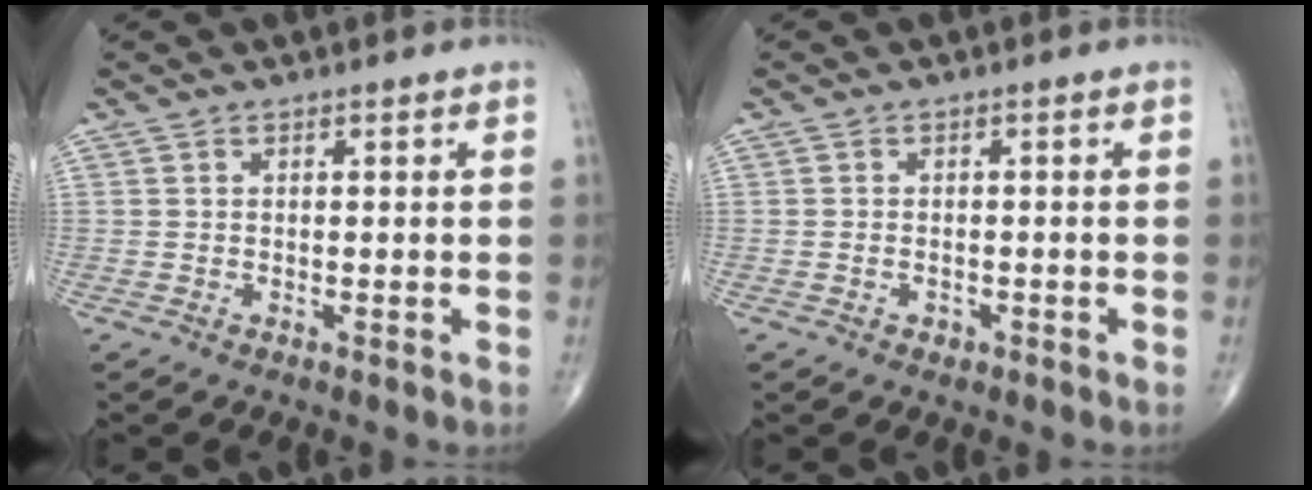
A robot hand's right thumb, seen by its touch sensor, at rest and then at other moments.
{"total": 1.2, "force": [-0.6, 0.9, 0.5], "torque": [-0.008, 0.005, -0.006]}